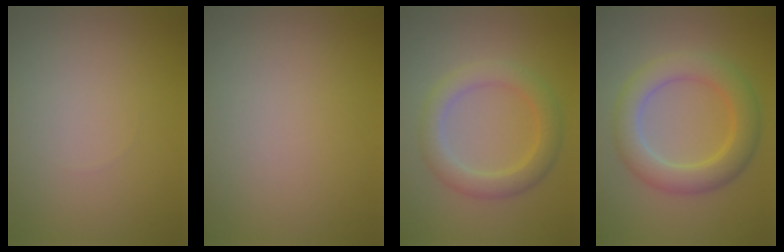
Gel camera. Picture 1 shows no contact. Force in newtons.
{"total": 0.0}
{"total": 3.6, "press": 3.6, "slide": 0.1}
{"total": 5.1, "press": 5.1, "slide": 0.2}